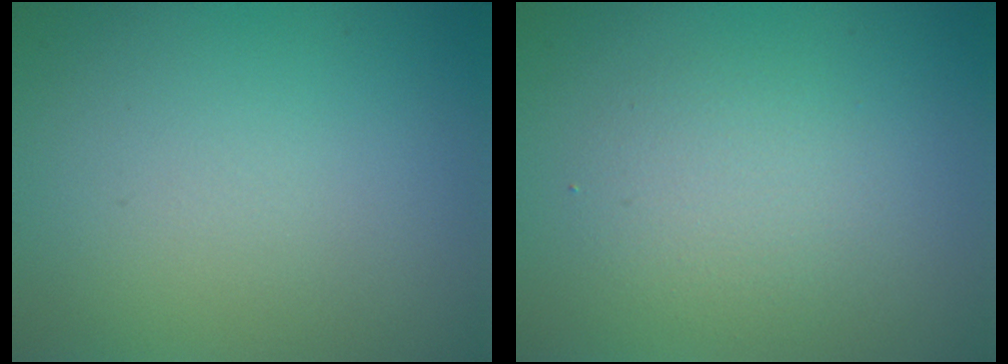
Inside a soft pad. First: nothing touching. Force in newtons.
{"total": 2.4, "press": 2.4, "slide": 0.2}